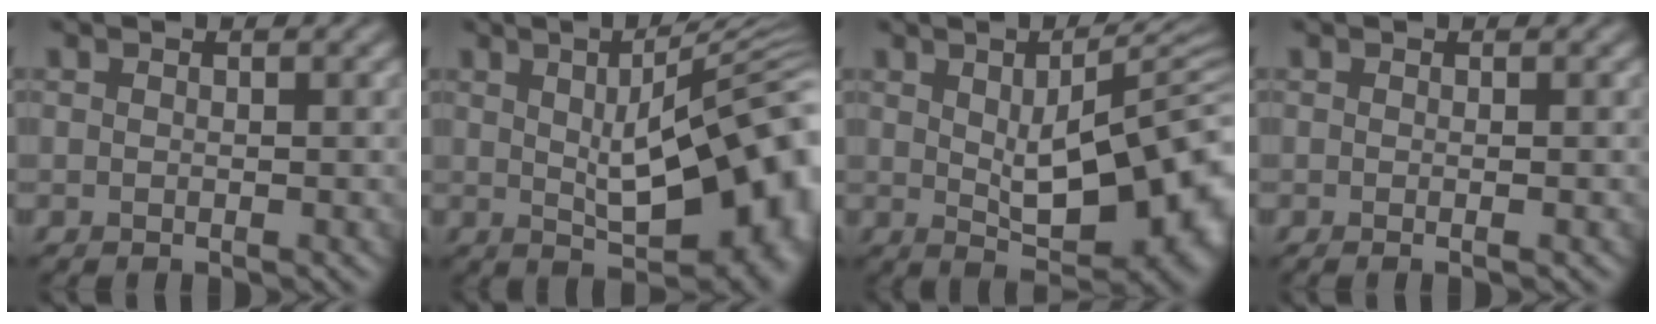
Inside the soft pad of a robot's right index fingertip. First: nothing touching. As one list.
[{"total": 14.7, "force": [1.1, 6.0, 13.3], "torque": [-0.146, 0.000, 0.021]}, {"total": 13.3, "force": [0.2, 5.7, 12.0], "torque": [-0.131, -0.006, 0.013]}, {"total": 1.1, "force": [-0.2, 0.4, 1.1], "torque": [-0.011, -0.004, -0.006]}]